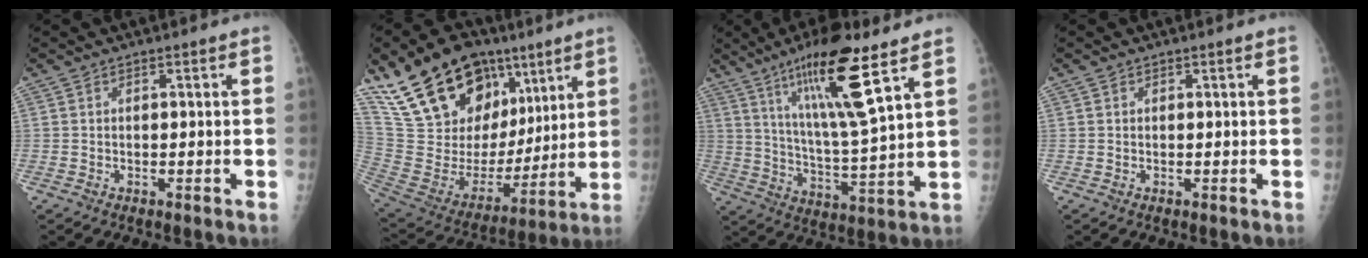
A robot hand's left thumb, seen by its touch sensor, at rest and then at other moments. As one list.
[{"total": 26.3, "force": [15.7, 15.3, 14.4], "torque": [-0.211, -0.026, 0.287]}, {"total": 16.4, "force": [9.3, 2.1, 13.4], "torque": [-0.232, -0.054, 0.169]}, {"total": 0.0}]